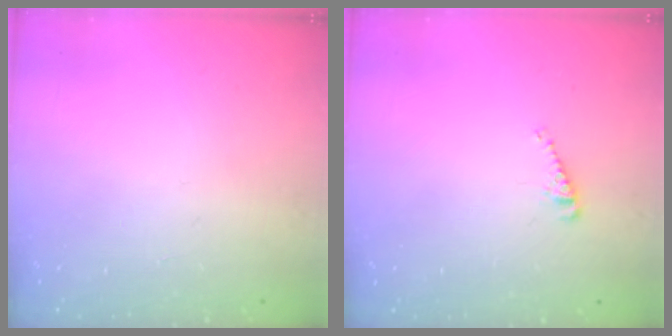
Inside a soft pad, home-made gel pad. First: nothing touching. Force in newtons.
{"total": 3.9, "press": 3.8, "slide": 0.4}